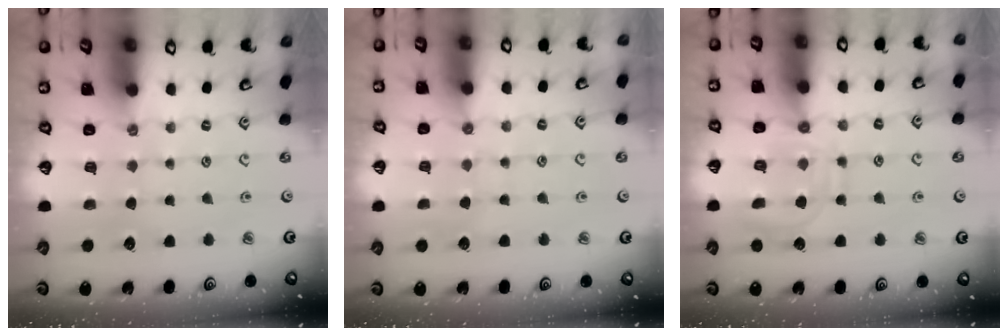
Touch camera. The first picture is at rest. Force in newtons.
{"total": 4.5, "press": 4.5, "slide": 0.4}
{"total": 12.3, "press": 12.2, "slide": 0.8}